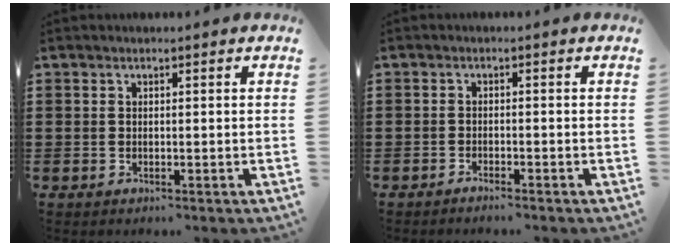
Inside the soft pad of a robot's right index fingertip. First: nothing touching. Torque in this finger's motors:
{"motor_torque": [-0.07, 0.09, -0.02, -0.01]}